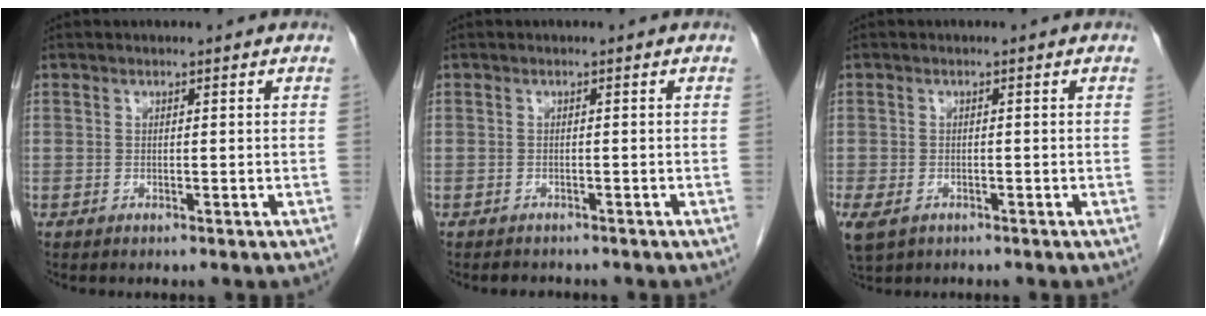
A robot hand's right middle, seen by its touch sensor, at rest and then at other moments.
{"total": 2.0, "force": [-1.8, 0.8, 0.5], "torque": [-0.012, -0.003, -0.022]}
{"total": 5.9, "force": [-3.1, 3.9, 3.1], "torque": [-0.081, -0.014, -0.047]}